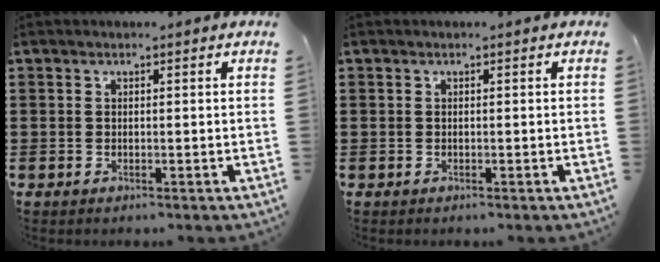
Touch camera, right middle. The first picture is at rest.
{"total": 0.0}